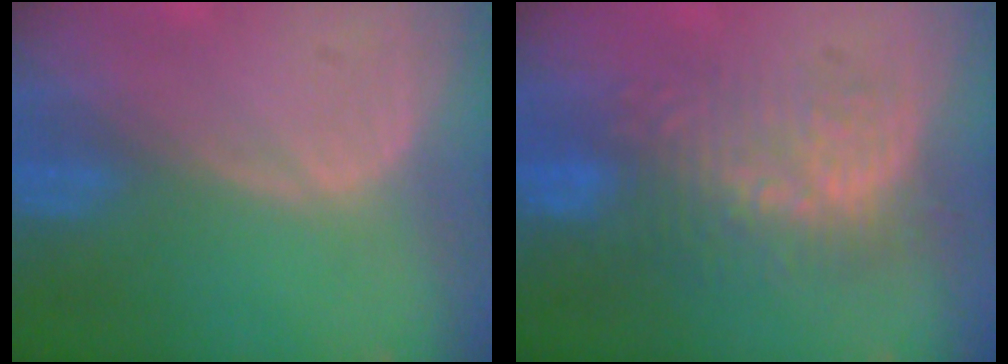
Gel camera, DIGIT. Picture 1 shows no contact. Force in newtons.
{"total": 9.1, "press": 8.6, "slide": 2.8}